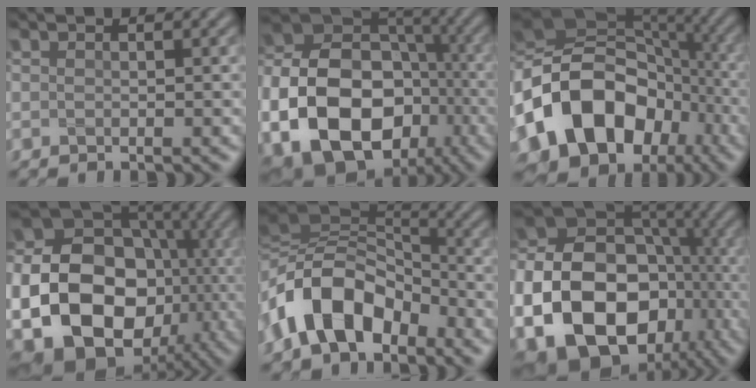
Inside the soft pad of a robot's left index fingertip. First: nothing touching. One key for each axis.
{"total": 17.9, "fx": -5.4, "fy": 13.4, "fz": 10.6, "tx": -0.208, "ty": -0.023, "tz": -0.092}
{"total": 17.5, "fx": -5.3, "fy": 13.6, "fz": 9.7, "tx": -0.206, "ty": 0.009, "tz": -0.106}
{"total": 23.8, "fx": -4.5, "fy": 19.8, "fz": 12.4, "tx": -0.241, "ty": -0.018, "tz": -0.111}
{"total": 9.7, "fx": -3.6, "fy": 6.0, "fz": 6.8, "tx": -0.121, "ty": 0.025, "tz": -0.080}
{"total": 22.3, "fx": -6.1, "fy": 16.9, "fz": 13.2, "tx": -0.251, "ty": -0.022, "tz": -0.110}